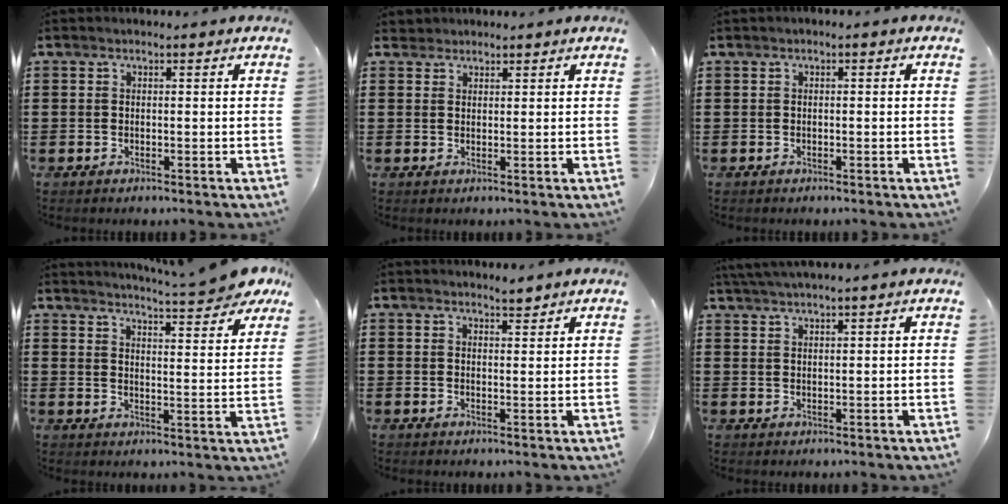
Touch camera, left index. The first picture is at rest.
{"total": 1.4, "force": [1.3, 0.6, -0.1], "torque": [-0.002, 0.004, 0.026]}
{"total": 0.5, "force": [-0.4, 0.0, 0.3], "torque": [-0.006, -0.002, -0.008]}
{"total": 6.1, "force": [5.7, -0.4, 2.2], "torque": [-0.049, -0.036, 0.097]}
{"total": 2.2, "force": [2.1, 0.3, 0.7], "torque": [-0.009, -0.003, 0.039]}
{"total": 2.1, "force": [1.9, -0.5, 0.7], "torque": [-0.016, 0.001, 0.037]}